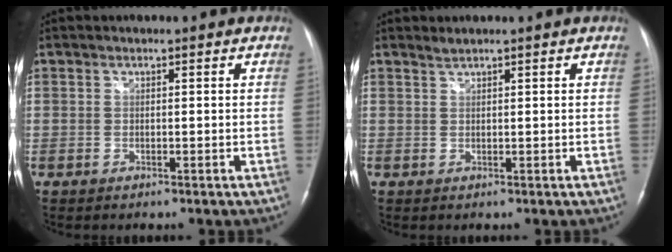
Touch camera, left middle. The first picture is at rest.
{"total": 0.8, "force": [0.8, -0.2, 0.1], "torque": [-0.005, 0.004, 0.019]}